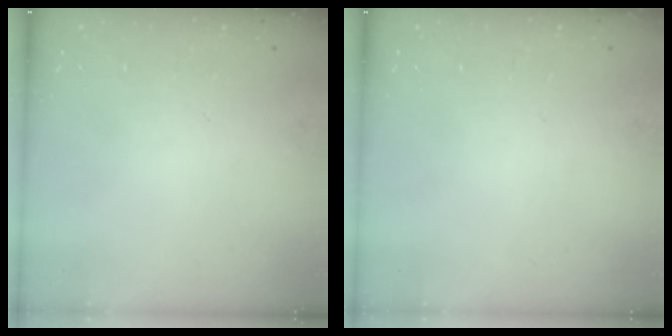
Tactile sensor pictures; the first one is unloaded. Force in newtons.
{"total": 0.0}